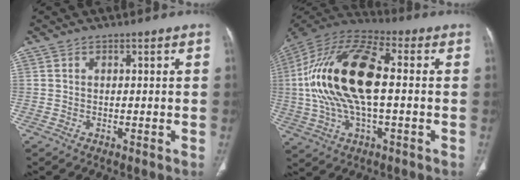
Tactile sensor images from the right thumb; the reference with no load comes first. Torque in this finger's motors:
{"motor_torque": [-0.93, 2.27, 2.61, -0.16, 0.82]}